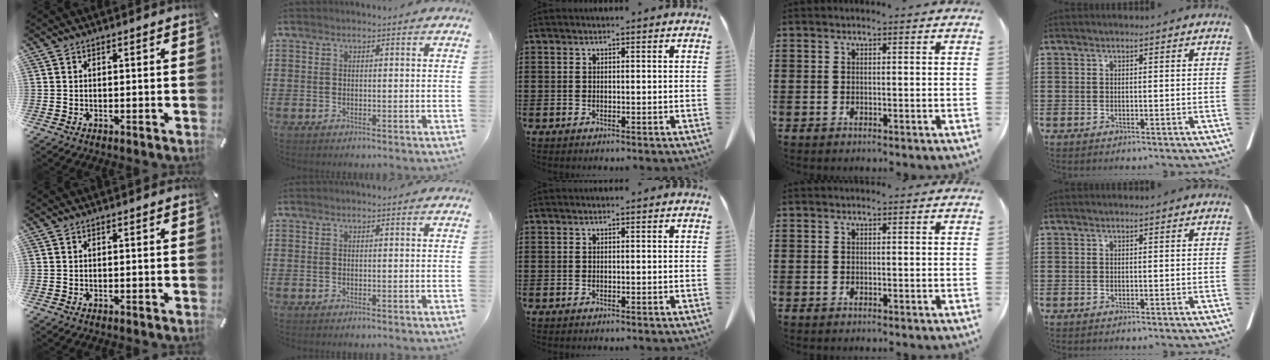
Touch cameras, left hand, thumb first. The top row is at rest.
{}